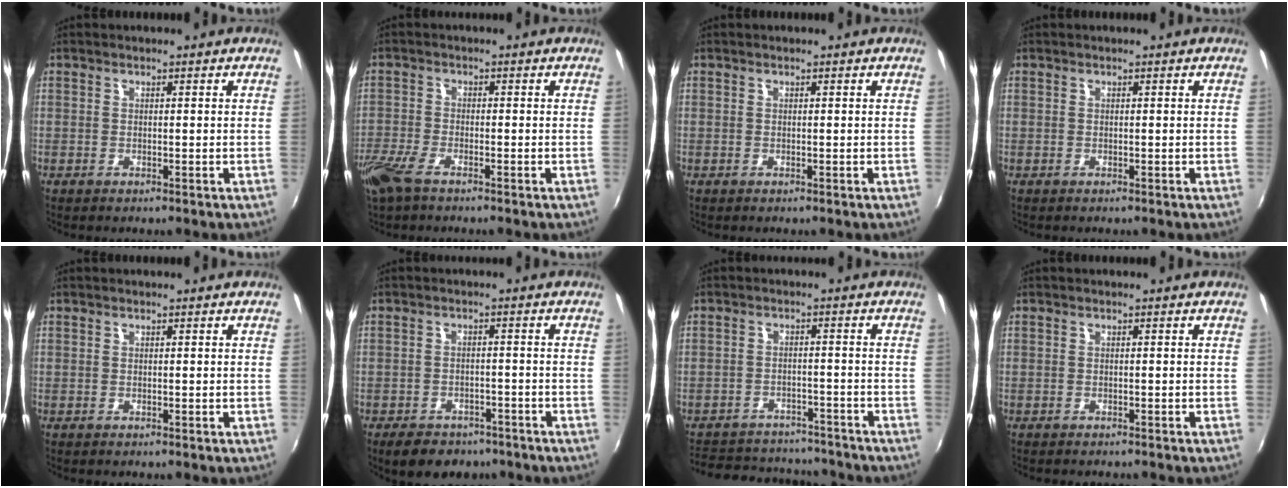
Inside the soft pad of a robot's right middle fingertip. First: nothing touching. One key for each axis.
{"total": 6.5, "fx": -4.6, "fy": 2.1, "fz": 4.2, "tx": -0.109, "ty": -0.017, "tz": -0.094}
{"total": 0.0}
{"total": 0.0}
{"total": 0.0}
{"total": 8.6, "fx": -6.3, "fy": 4.8, "fz": 3.3, "tx": -0.077, "ty": 0.001, "tz": -0.085}
{"total": 15.0, "fx": -12.8, "fy": 6.5, "fz": 4.4, "tx": -0.114, "ty": 0.034, "tz": -0.168}
{"total": 1.3, "fx": -1.2, "fy": 0.3, "fz": 0.3, "tx": -0.010, "ty": -0.006, "tz": -0.018}